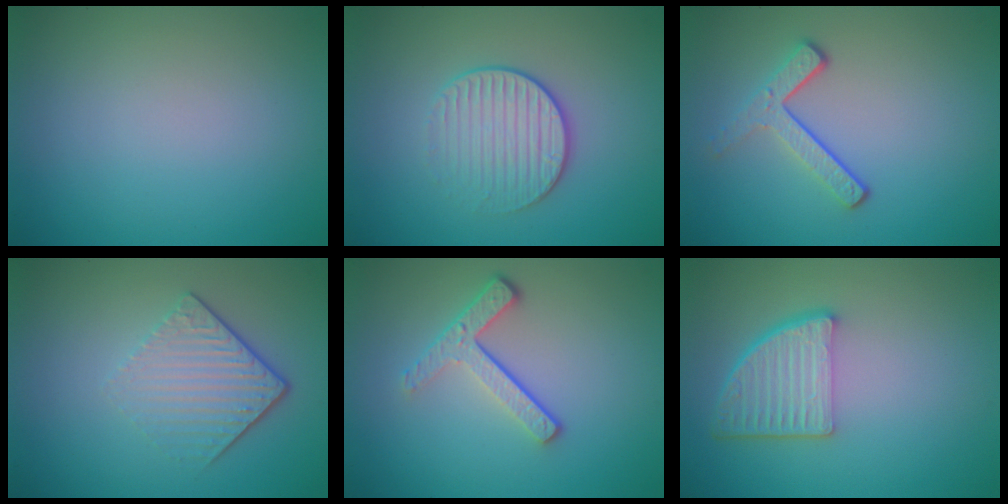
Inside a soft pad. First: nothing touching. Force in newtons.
{"total": 3.2, "press": 2.9, "slide": 1.4}
{"total": 3.0, "press": 2.2, "slide": 2.0}
{"total": 4.5, "press": 2.9, "slide": 3.3}
{"total": 3.5, "press": 2.5, "slide": 2.5}
{"total": 5.1, "press": 3.7, "slide": 3.5}